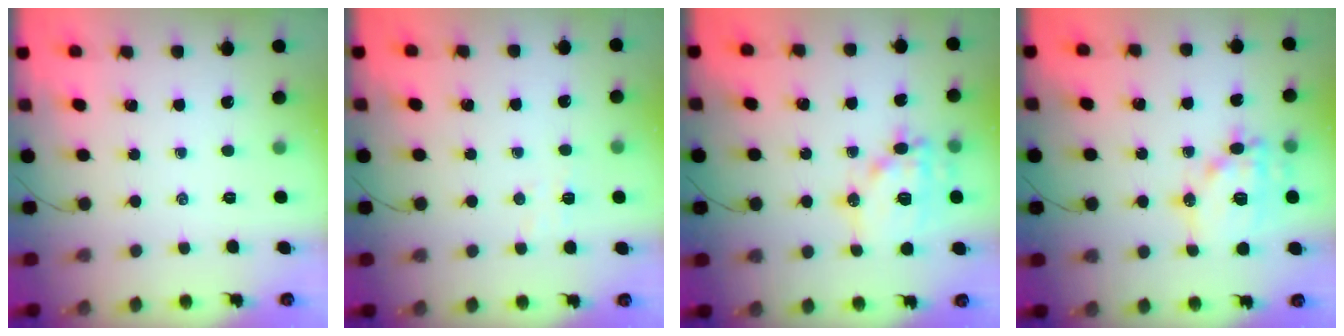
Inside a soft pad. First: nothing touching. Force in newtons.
{"total": 3.4, "press": 3.2, "slide": 1.1}
{"total": 15.0, "press": 14.7, "slide": 2.7}
{"total": 15.0, "press": 14.7, "slide": 2.7}